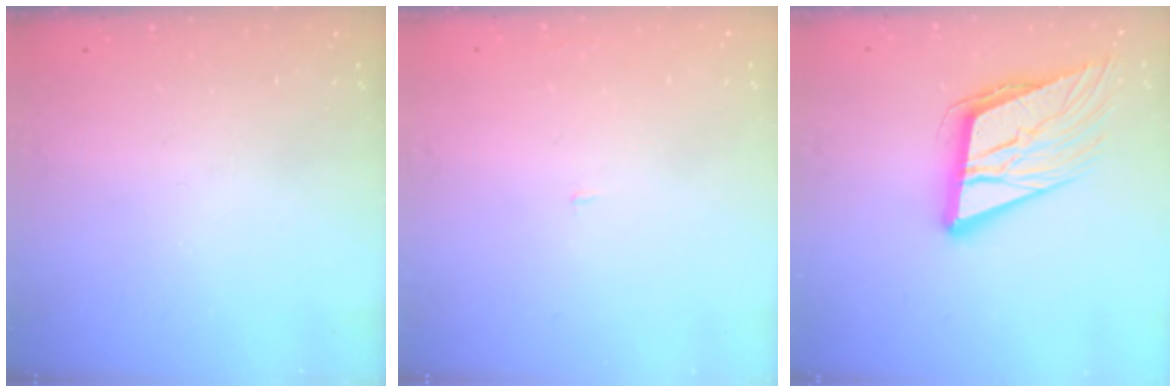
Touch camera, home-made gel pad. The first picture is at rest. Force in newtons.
{"total": 1.2, "press": 1.2, "slide": 0.1}
{"total": 15.0, "press": 14.6, "slide": 3.5}